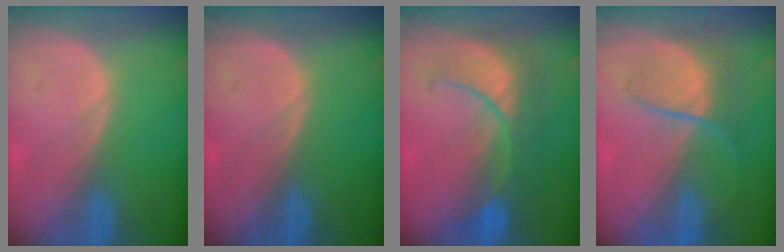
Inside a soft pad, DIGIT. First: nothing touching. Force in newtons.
{"total": 0.0}
{"total": 8.3, "press": 8.3, "slide": 0.7}
{"total": 6.6, "press": 6.2, "slide": 2.3}